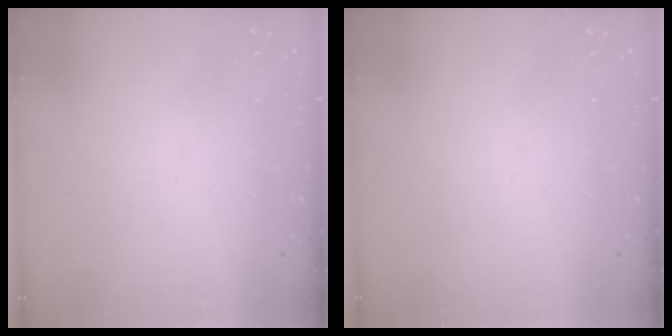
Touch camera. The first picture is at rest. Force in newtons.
{"total": 0.0}